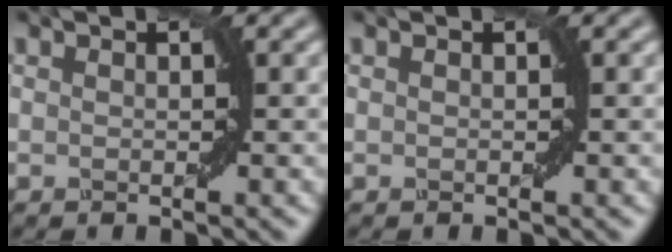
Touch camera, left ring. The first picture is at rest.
{"total": 0.0}